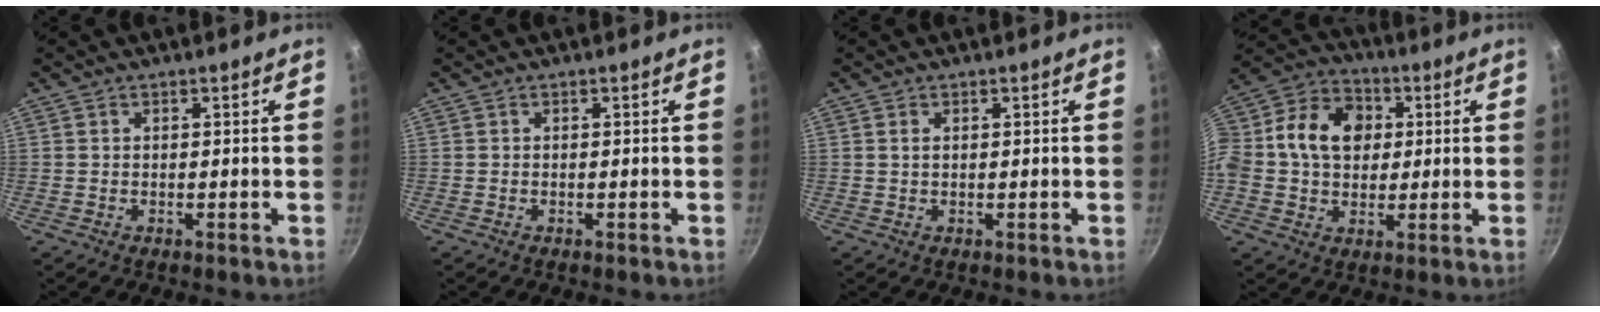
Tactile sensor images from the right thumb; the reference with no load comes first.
{"total": 0.0}
{"total": 1.0, "force": [0.4, 0.6, 0.8], "torque": [-0.014, 0.002, 0.007]}
{"total": 16.4, "force": [2.1, 12.9, 10.0], "torque": [-0.157, 0.027, 0.017]}